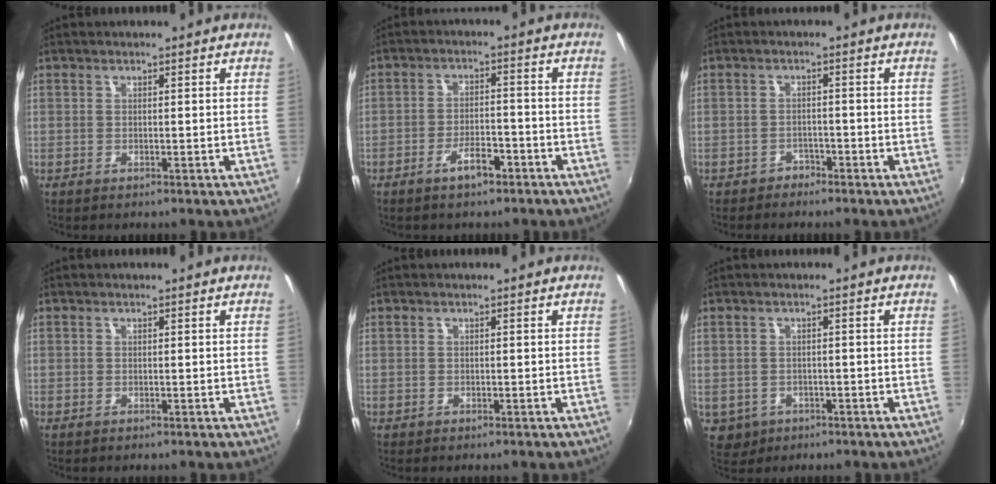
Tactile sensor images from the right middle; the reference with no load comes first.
{"total": 4.9, "force": [-3.4, 1.9, 3.0], "torque": [-0.061, 0.003, -0.051]}
{"total": 2.2, "force": [-1.9, 1.1, 0.0], "torque": [-0.003, 0.001, -0.033]}
{"total": 0.0}
{"total": 0.0}
{"total": 4.3, "force": [-1.3, 3.8, 1.5], "torque": [-0.038, -0.004, -0.010]}